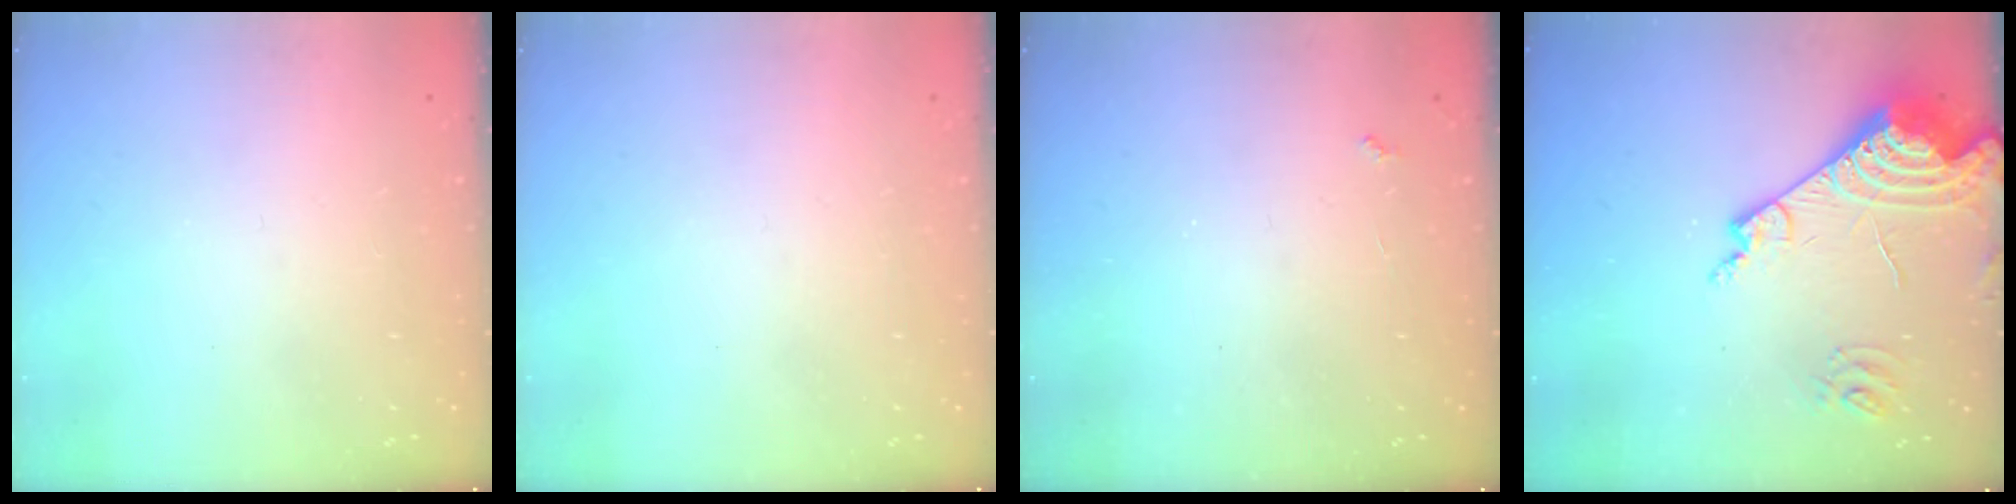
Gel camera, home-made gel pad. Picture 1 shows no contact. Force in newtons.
{"total": 0.0}
{"total": 2.2, "press": 2.1, "slide": 0.4}
{"total": 15.9, "press": 15.8, "slide": 1.9}